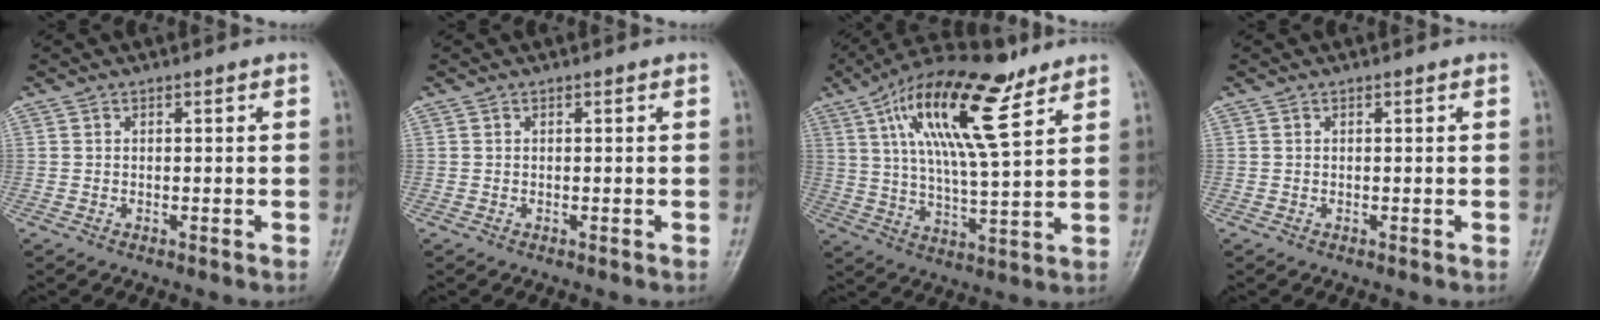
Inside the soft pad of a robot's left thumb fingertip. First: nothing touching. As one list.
[{"total": 0.0}, {"total": 18.5, "force": [9.6, 5.7, 14.7], "torque": [-0.246, -0.024, 0.168]}, {"total": 0.0}]